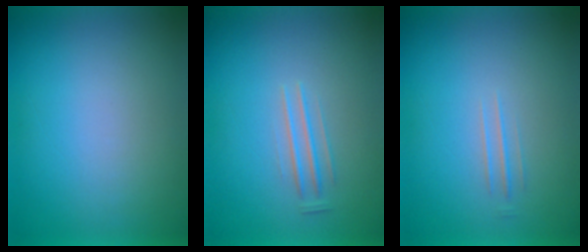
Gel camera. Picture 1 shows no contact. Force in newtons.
{"total": 1.6}
{"total": 1.2}